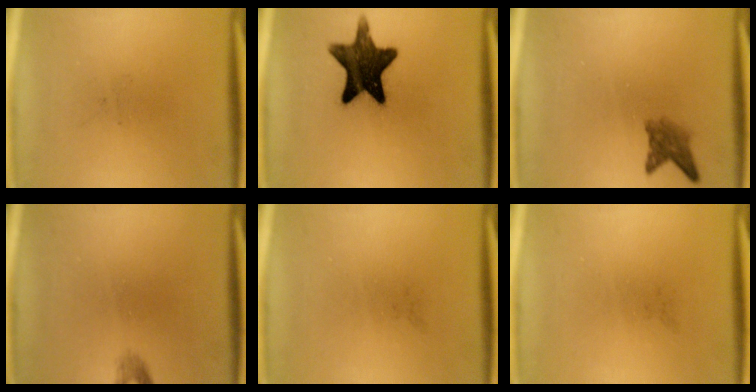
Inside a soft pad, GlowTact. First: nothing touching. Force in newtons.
{"total": 14.5}
{"total": 2.9}
{"total": 1.0}
{"total": 0.0}
{"total": 0.0}